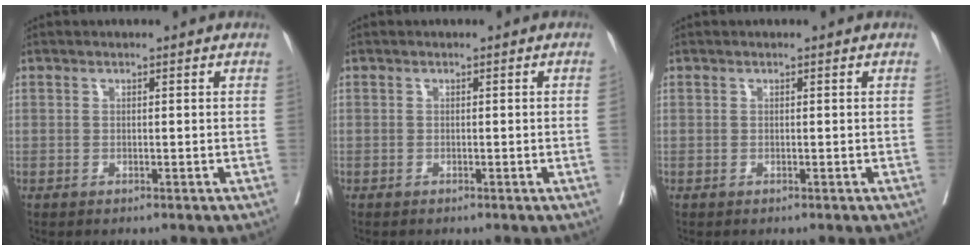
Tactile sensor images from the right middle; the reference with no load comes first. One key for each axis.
{"total": 0.6, "fx": -0.1, "fy": -0.3, "fz": 0.6, "tx": -0.002, "ty": 0.002, "tz": -0.002}
{"total": 0.0}